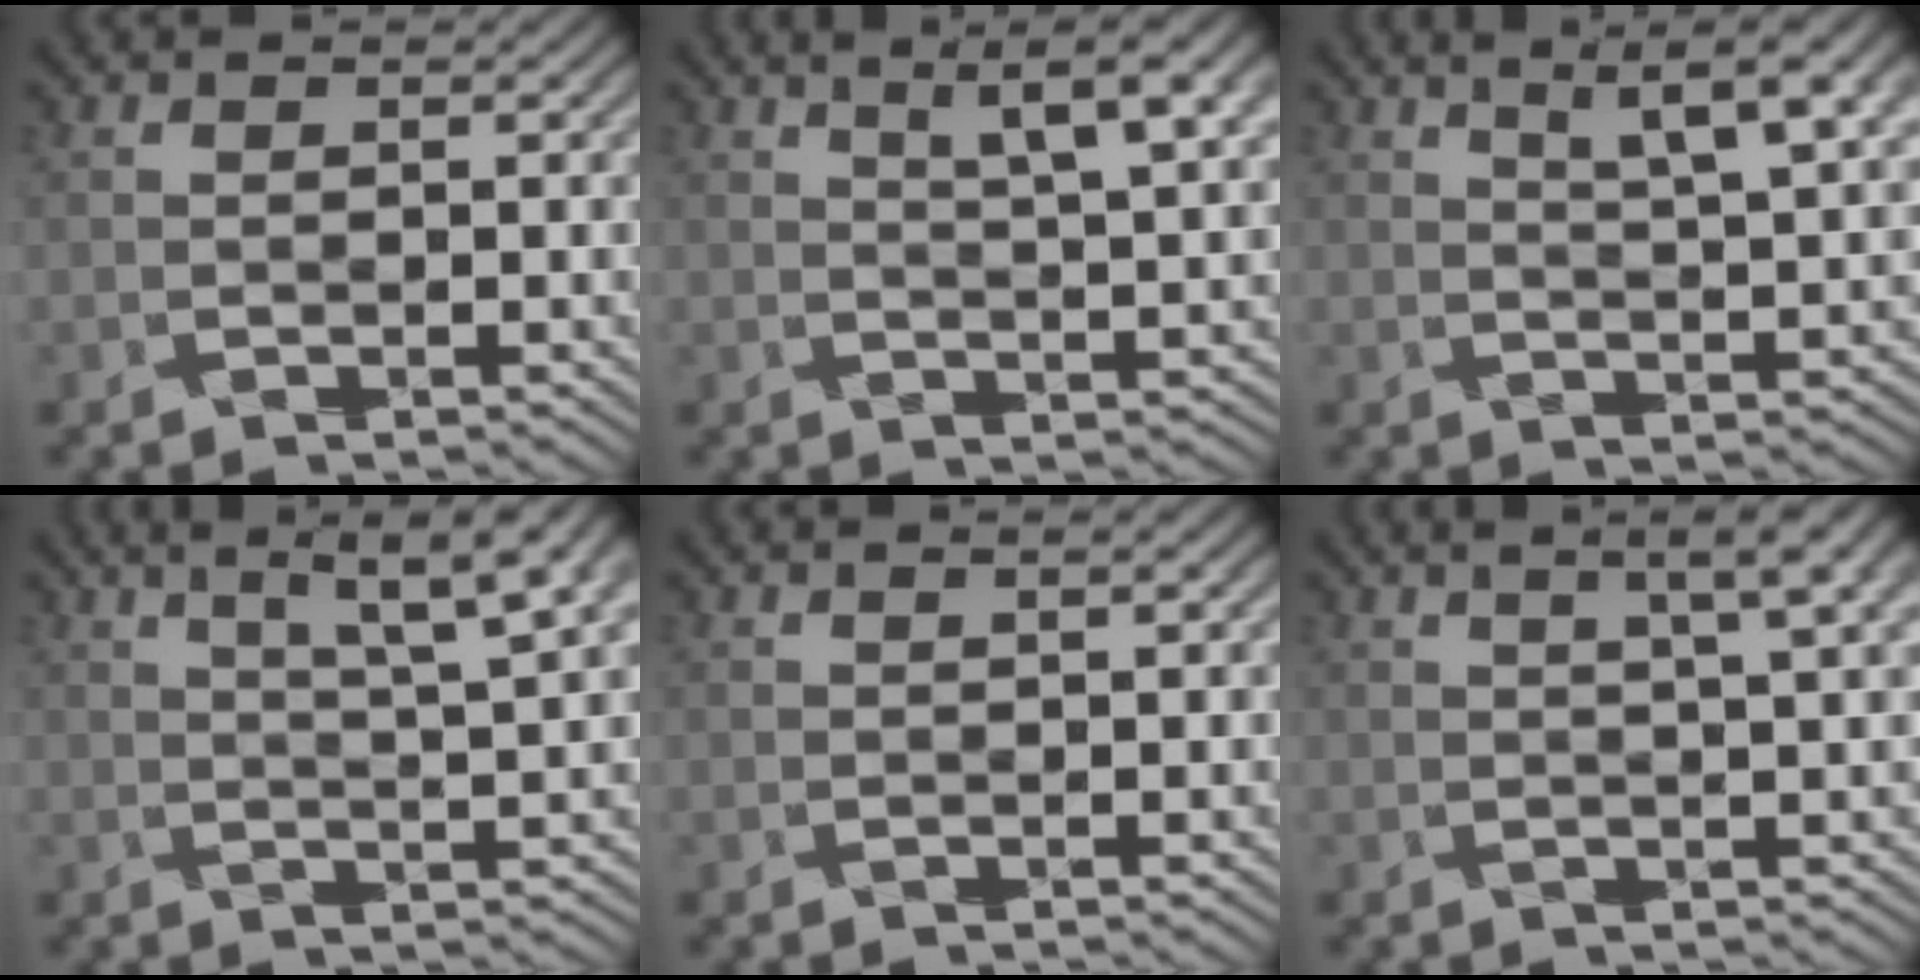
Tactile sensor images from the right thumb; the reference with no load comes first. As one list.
[{"total": 5.7, "force": [3.5, 0.2, 4.5], "torque": [-0.080, 0.010, 0.063]}, {"total": 6.2, "force": [4.0, 0.3, 4.8], "torque": [-0.085, 0.013, 0.070]}, {"total": 6.6, "force": [3.8, 0.2, 5.4], "torque": [-0.091, 0.017, 0.063]}, {"total": 0.8, "force": [0.2, 0.0, 0.8], "torque": [-0.026, -0.001, 0.008]}, {"total": 4.2, "force": [2.1, -0.1, 3.7], "torque": [-0.068, 0.008, 0.036]}]